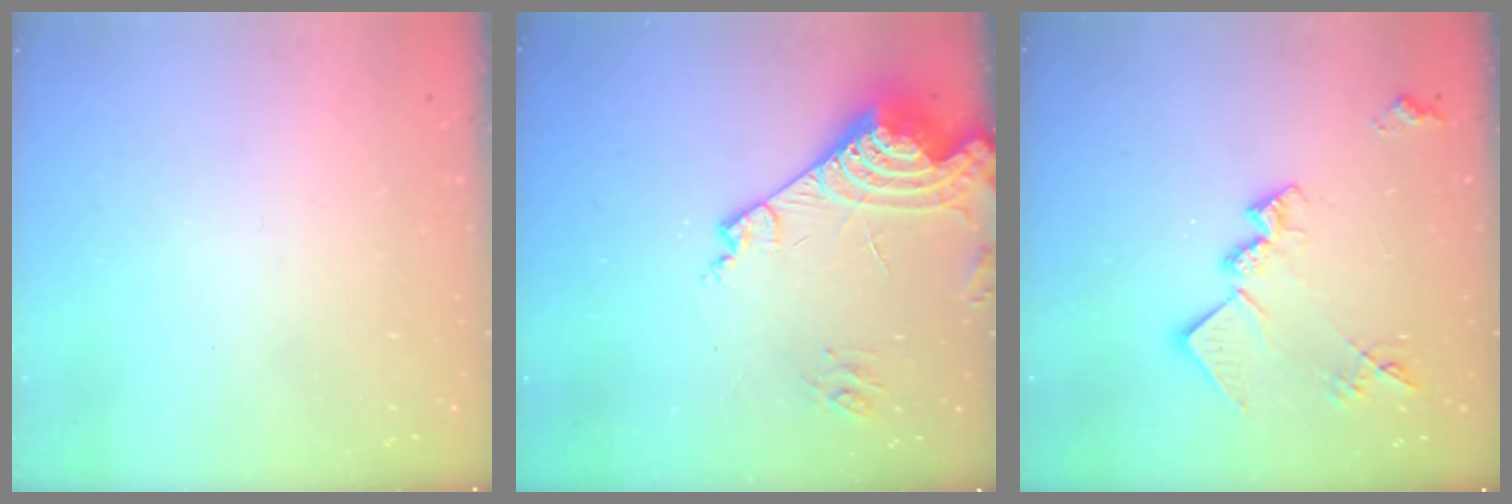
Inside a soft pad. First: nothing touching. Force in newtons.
{"total": 14.9, "press": 14.8, "slide": 1.5}
{"total": 15.2, "press": 15.2, "slide": 0.8}